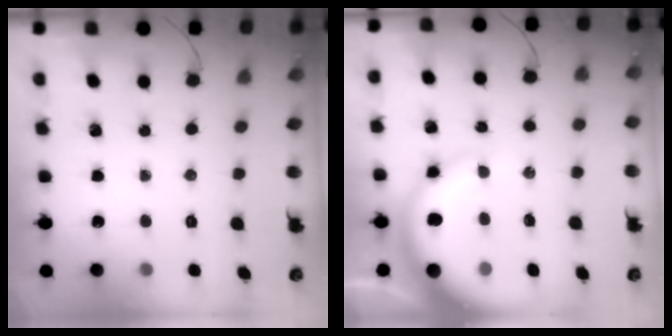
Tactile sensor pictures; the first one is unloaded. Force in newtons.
{"total": 12.8, "press": 12.5, "slide": 2.8}